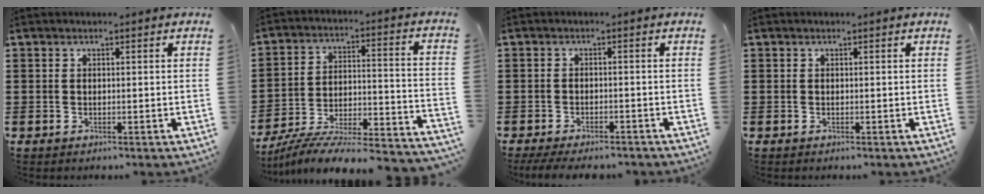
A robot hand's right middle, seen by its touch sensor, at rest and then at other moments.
{"total": 6.2, "force": [-5.7, 0.3, 2.4], "torque": [-0.045, -0.012, -0.118]}
{"total": 2.4, "force": [-2.3, 0.2, 0.7], "torque": [-0.022, -0.004, -0.048]}
{"total": 0.0}